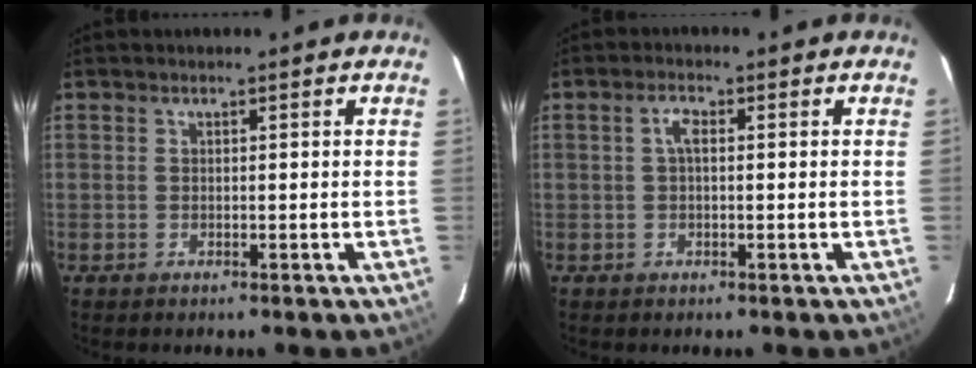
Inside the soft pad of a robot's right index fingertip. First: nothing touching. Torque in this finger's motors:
{"motor_torque": [0.42, 0.09, 0.14, 0.04]}